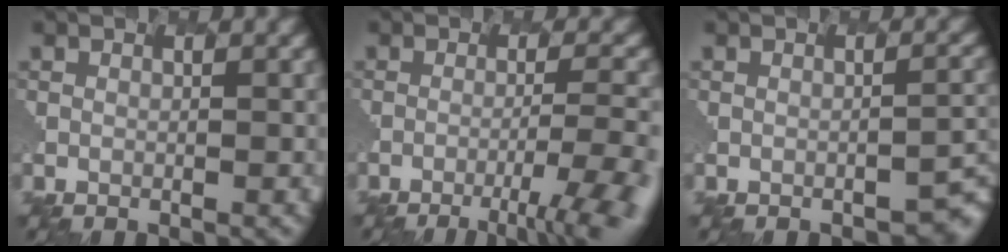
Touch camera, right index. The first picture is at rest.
{"total": 7.4, "force": [-4.1, 1.3, 6.1], "torque": [-0.089, -0.001, -0.055]}
{"total": 3.4, "force": [-1.6, 1.0, 2.8], "torque": [-0.041, -0.004, -0.016]}